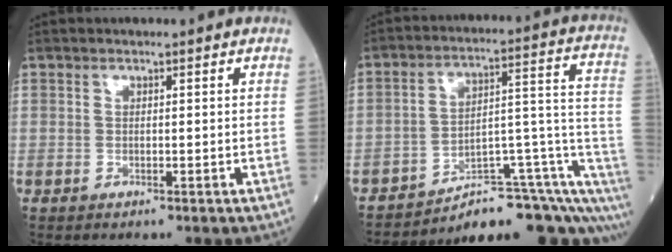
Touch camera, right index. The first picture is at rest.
{"total": 16.7, "force": [-13.8, 3.8, 8.6], "torque": [-0.035, 0.084, -0.183]}